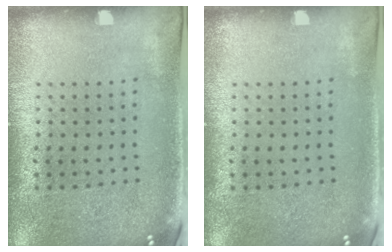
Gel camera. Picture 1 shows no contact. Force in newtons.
{"total": 0.0}